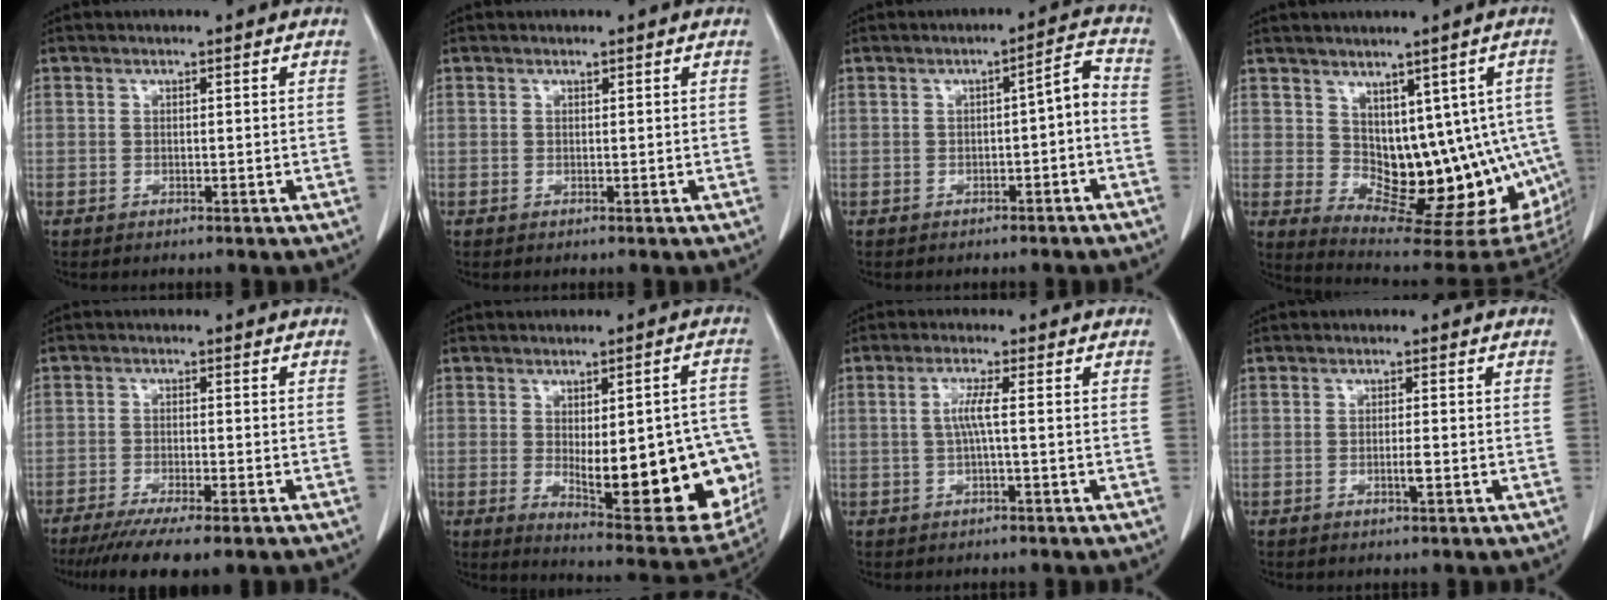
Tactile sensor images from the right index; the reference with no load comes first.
{"total": 0.0}
{"total": 4.1, "force": [-1.4, 1.0, 3.7], "torque": [-0.050, 0.020, -0.017]}
{"total": 15.4, "force": [-0.5, 9.2, 12.4], "torque": [-0.135, 0.004, 0.012]}
{"total": 11.6, "force": [-9.1, 1.5, 7.1], "torque": [-0.096, -0.022, -0.136]}
{"total": 20.5, "force": [-3.1, 6.3, 19.3], "torque": [-0.181, 0.005, -0.010]}
{"total": 3.0, "force": [0.0, -0.1, 3.0], "torque": [-0.062, 0.005, 0.001]}
{"total": 1.5, "force": [-0.4, 0.0, 1.5], "torque": [-0.029, -0.003, -0.007]}